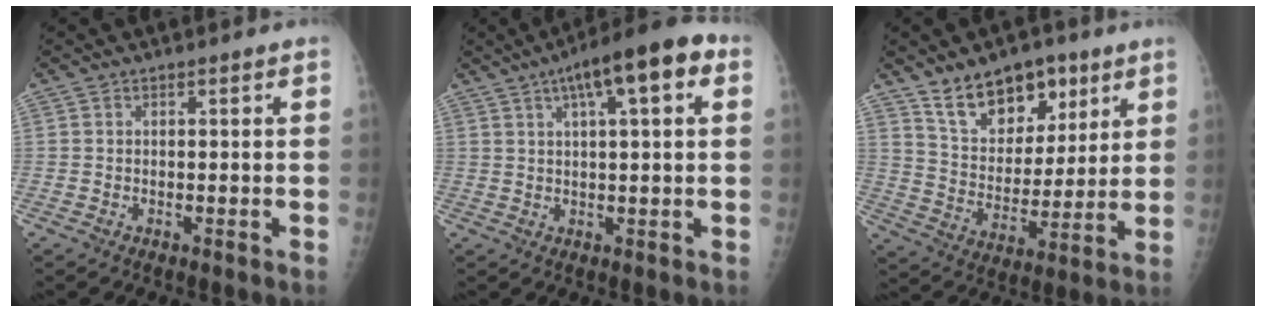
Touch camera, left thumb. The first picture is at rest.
{"total": 12.5, "force": [5.2, 3.2, 10.9], "torque": [-0.155, 0.019, 0.071]}
{"total": 14.5, "force": [9.4, 8.6, 7.0], "torque": [-0.069, -0.054, 0.167]}